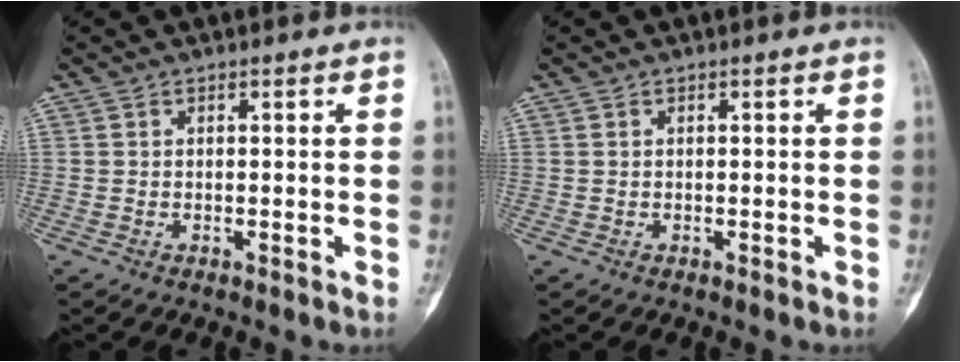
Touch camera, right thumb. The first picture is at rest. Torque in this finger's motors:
{"motor_torque": [0.01, 0.01, 0.01, 0.01, 0.02]}